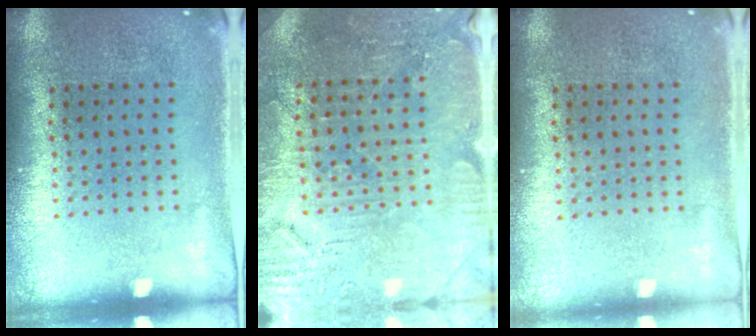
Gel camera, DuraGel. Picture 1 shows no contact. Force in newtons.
{"total": 3.3, "press": 3.2, "slide": 0.3}
{"total": 0.0}